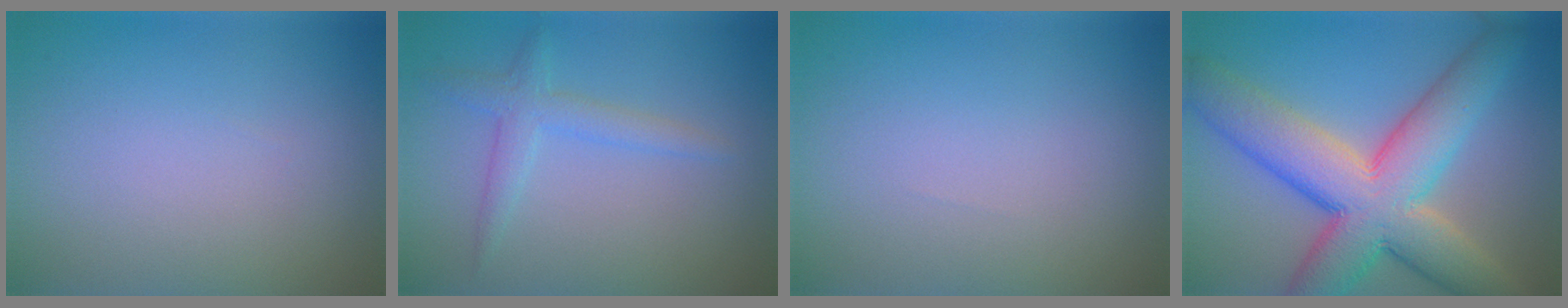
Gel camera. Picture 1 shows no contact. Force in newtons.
{"total": 2.3, "press": 2.3, "slide": 0.1}
{"total": 0.0}
{"total": 11.5, "press": 11.5, "slide": 0.5}